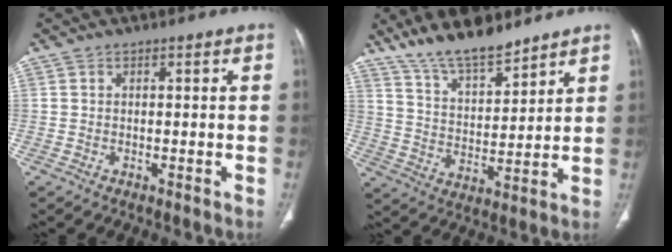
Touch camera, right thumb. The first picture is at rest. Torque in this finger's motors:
{"motor_torque": [-1.57, 1.75, 1.10, 1.01, 0.18]}